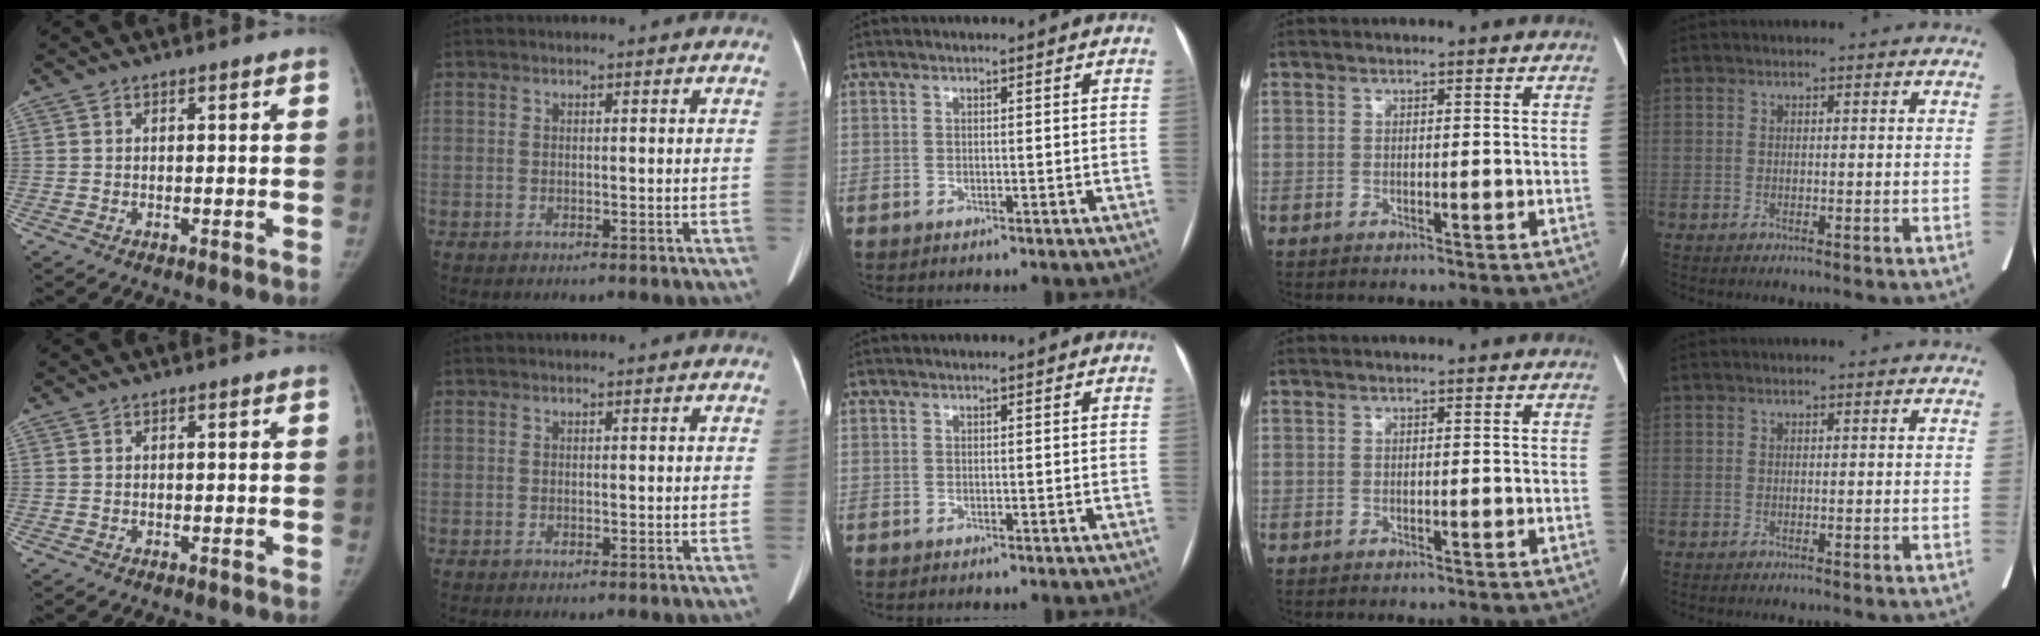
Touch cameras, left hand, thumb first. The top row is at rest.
{}